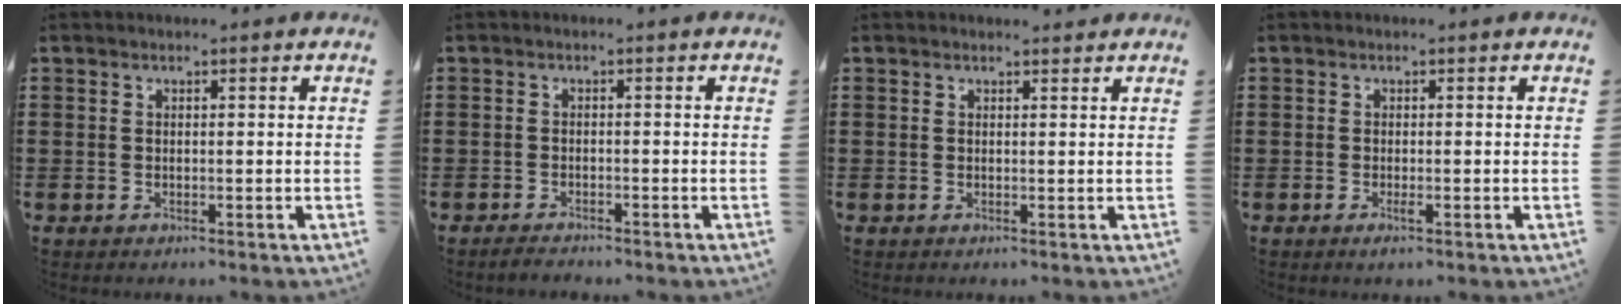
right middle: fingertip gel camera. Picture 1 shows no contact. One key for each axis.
{"total": 1.2, "fx": -1.2, "fy": 0.1, "fz": 0.2, "tx": -0.008, "ty": -0.002, "tz": -0.023}
{"total": 0.7, "fx": 0.6, "fy": 0.3, "fz": 0.0, "tx": 0.006, "ty": -0.003, "tz": 0.010}
{"total": 0.9, "fx": -0.4, "fy": 0.1, "fz": 0.9, "tx": -0.015, "ty": -0.005, "tz": -0.006}